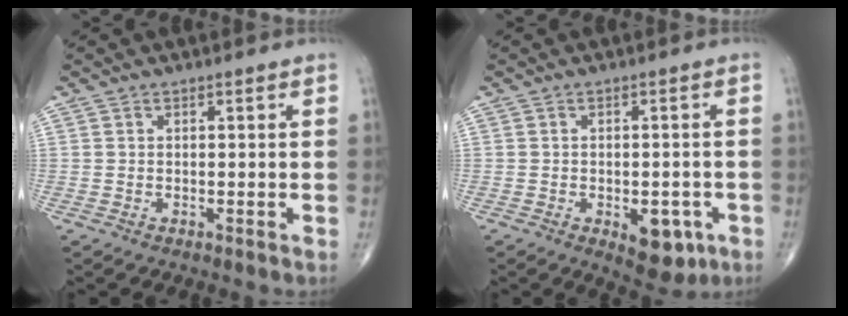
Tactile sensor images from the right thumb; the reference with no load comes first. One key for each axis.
{"total": 7.5, "fx": -2.9, "fy": 3.9, "fz": 5.7, "tx": -0.051, "ty": 0.004, "tz": -0.026}